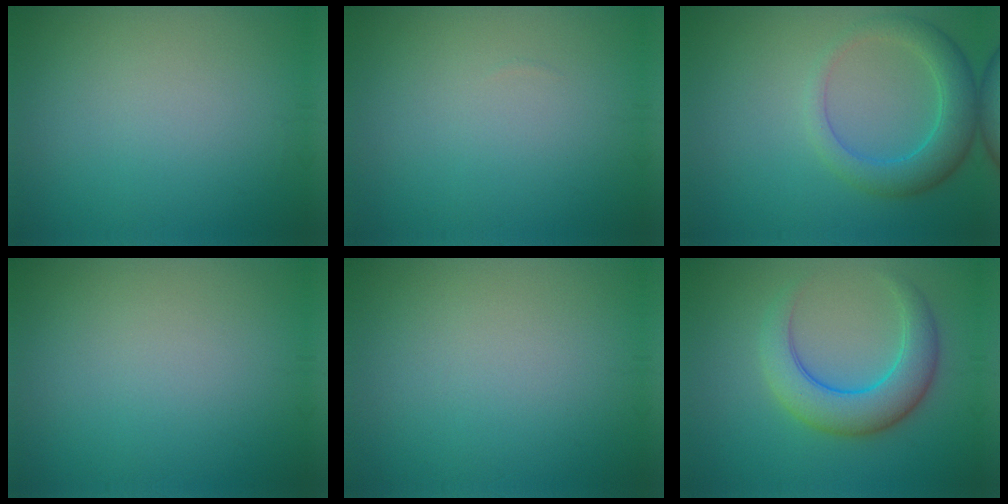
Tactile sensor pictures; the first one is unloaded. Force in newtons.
{"total": 0.0}
{"total": 4.2, "press": 4.2, "slide": 0.2}
{"total": 0.0}
{"total": 0.0}
{"total": 5.5, "press": 5.5, "slide": 0.2}